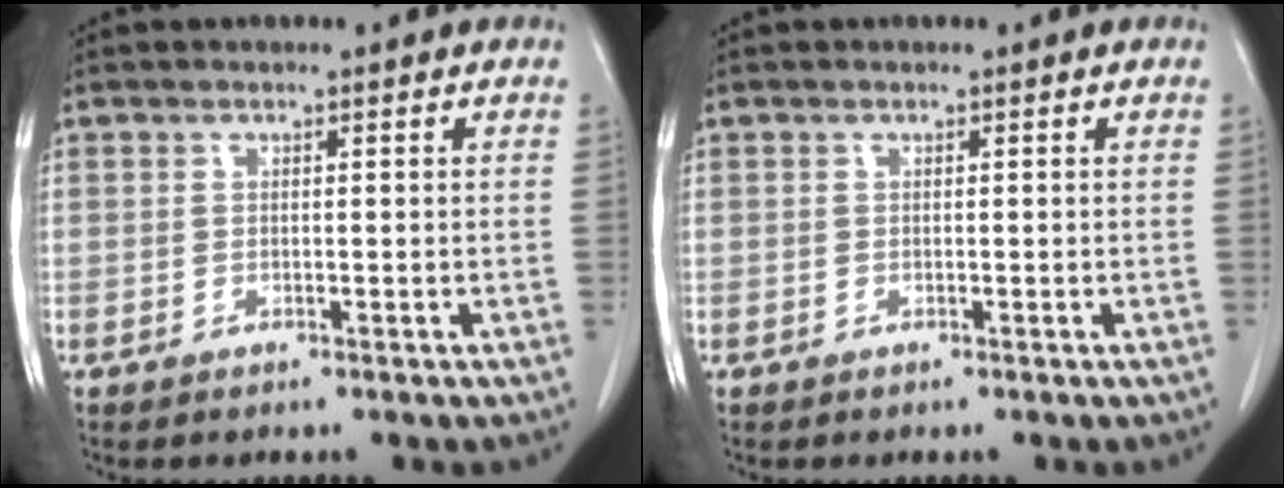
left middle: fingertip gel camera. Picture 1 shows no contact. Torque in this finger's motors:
{"motor_torque": [-0.02, -0.01, 0.08, 0.00]}